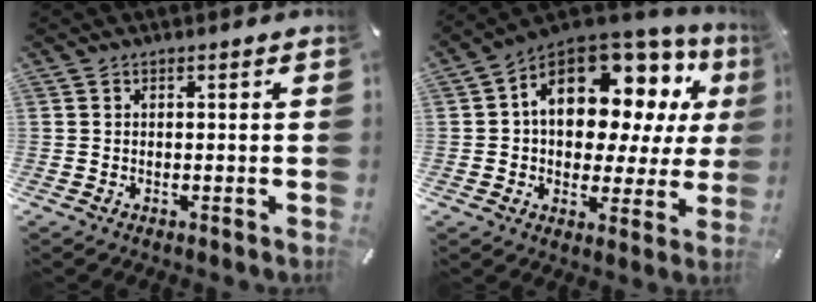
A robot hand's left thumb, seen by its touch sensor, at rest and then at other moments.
{"total": 15.7, "force": [5.6, 10.2, 10.6], "torque": [-0.173, -0.035, 0.097]}